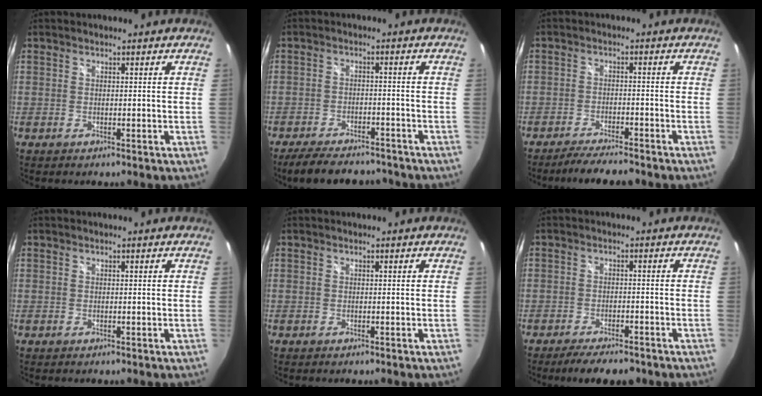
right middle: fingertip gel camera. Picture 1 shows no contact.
{"total": 10.7, "force": [-9.1, 3.5, 4.5], "torque": [-0.102, -0.011, -0.137]}
{"total": 6.2, "force": [-5.6, 0.5, 2.5], "torque": [-0.064, -0.004, -0.094]}
{"total": 0.0}
{"total": 0.0}
{"total": 6.6, "force": [-5.4, 2.0, 3.2], "torque": [-0.072, -0.008, -0.087]}